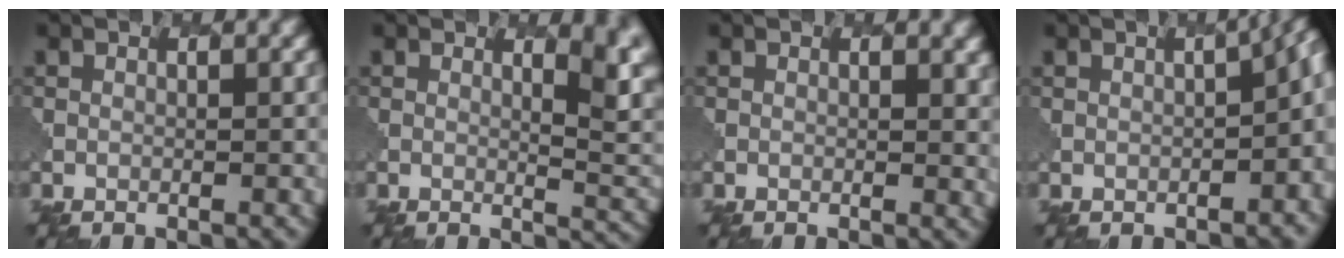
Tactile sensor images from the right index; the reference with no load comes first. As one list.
[{"total": 4.9, "force": [1.9, 2.1, 4.1], "torque": [-0.029, -0.007, 0.028]}, {"total": 1.3, "force": [0.6, 0.6, 1.0], "torque": [-0.009, -0.003, 0.009]}, {"total": 5.0, "force": [-1.1, 2.1, 4.3], "torque": [-0.038, 0.003, -0.010]}]